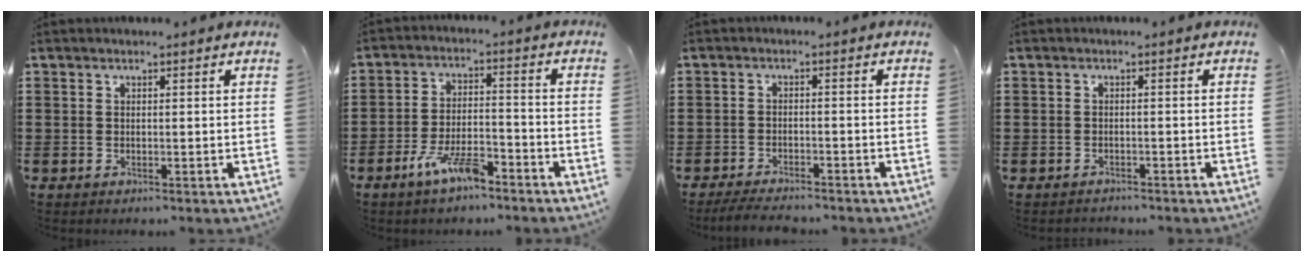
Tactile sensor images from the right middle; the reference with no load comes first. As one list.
[{"total": 7.0, "force": [-5.0, 1.8, 4.5], "torque": [-0.098, 0.003, -0.096]}, {"total": 3.2, "force": [-3.1, 0.3, 0.7], "torque": [-0.013, 0.001, -0.063]}, {"total": 1.2, "force": [-1.1, 0.3, -0.2], "torque": [0.001, 0.005, -0.027]}]